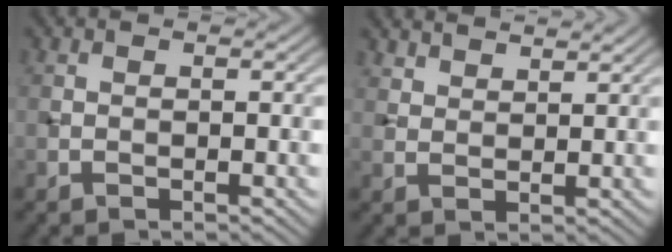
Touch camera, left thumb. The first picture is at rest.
{"total": 4.0, "force": [3.6, 1.2, 1.4], "torque": [-0.028, -0.012, 0.082]}